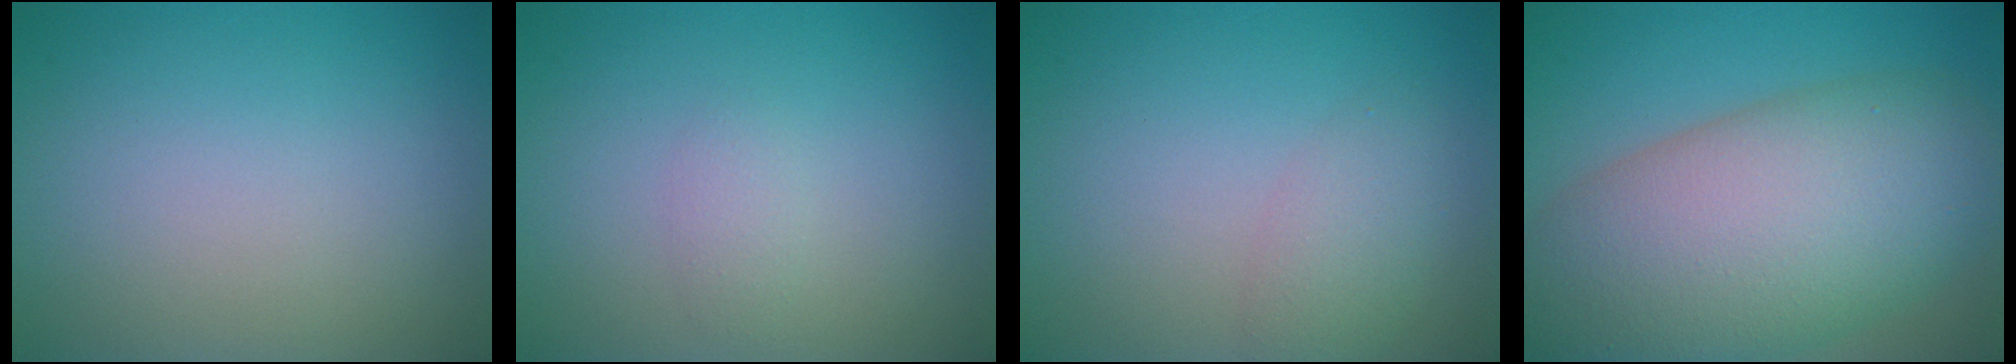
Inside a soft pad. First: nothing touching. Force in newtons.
{"total": 1.1, "press": 1.1, "slide": 0.0}
{"total": 2.1, "press": 2.1, "slide": 0.1}
{"total": 13.4, "press": 13.4, "slide": 0.8}